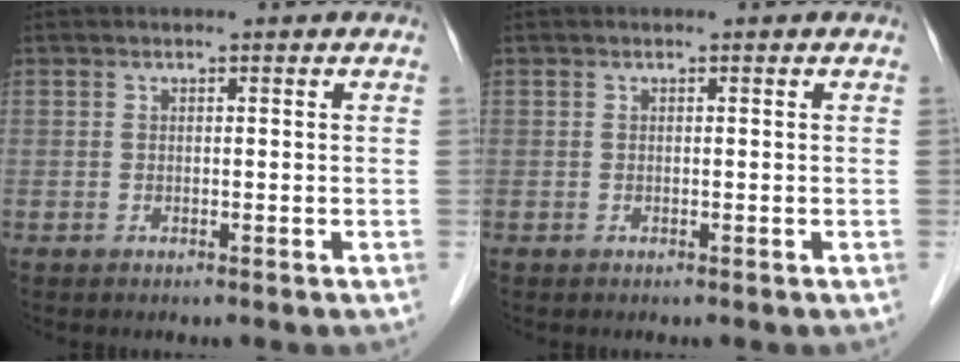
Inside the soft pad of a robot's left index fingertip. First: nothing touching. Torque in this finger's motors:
{"motor_torque": [0.00, 0.00, 0.00, 0.00]}